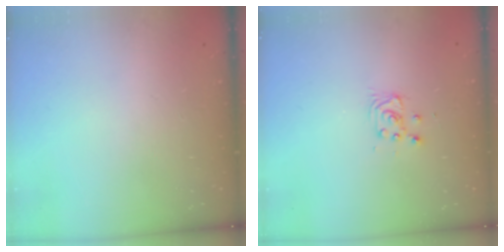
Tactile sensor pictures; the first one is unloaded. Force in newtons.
{"total": 3.3, "press": 3.3, "slide": 0.4}